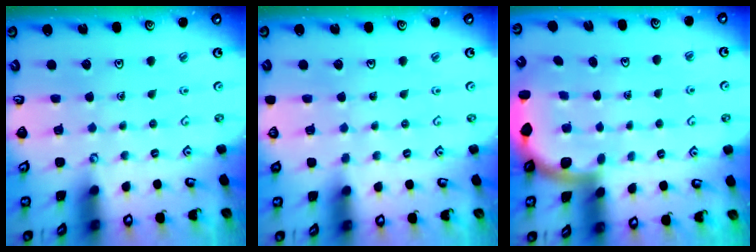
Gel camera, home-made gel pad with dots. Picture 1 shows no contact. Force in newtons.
{"total": 0.0}
{"total": 2.6, "press": 2.5, "slide": 0.7}